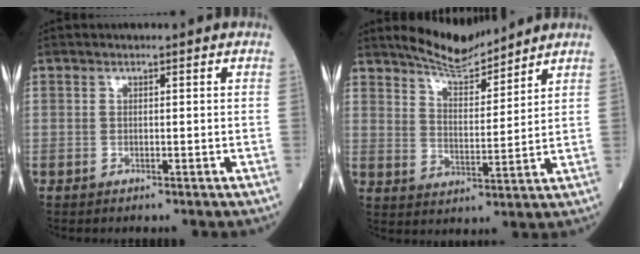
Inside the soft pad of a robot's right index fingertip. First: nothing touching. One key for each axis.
{"total": 7.9, "fx": 7.5, "fy": 0.7, "fz": 2.2, "tx": -0.047, "ty": -0.006, "tz": 0.138}